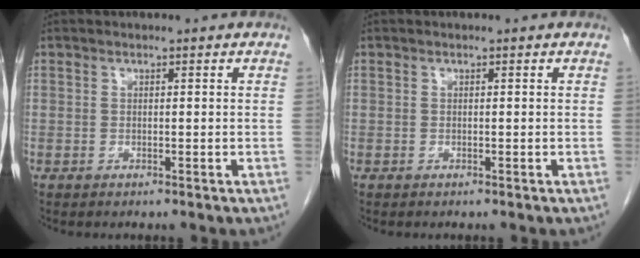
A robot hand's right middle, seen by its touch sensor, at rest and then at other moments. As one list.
[{"total": 0.0}]